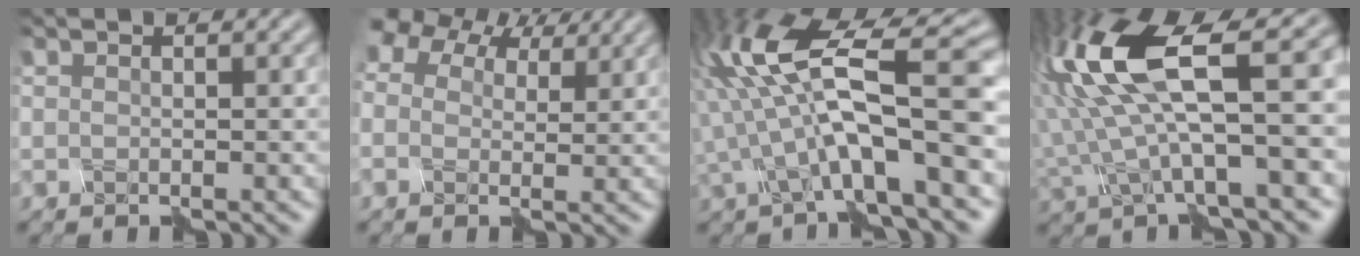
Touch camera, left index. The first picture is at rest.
{"total": 6.7, "force": [4.3, 4.1, 3.1], "torque": [-0.067, 0.018, 0.061]}
{"total": 10.7, "force": [-1.0, 3.0, 10.2], "torque": [-0.182, 0.029, -0.024]}
{"total": 12.9, "force": [1.7, 4.5, 12.0], "torque": [-0.261, 0.016, 0.038]}